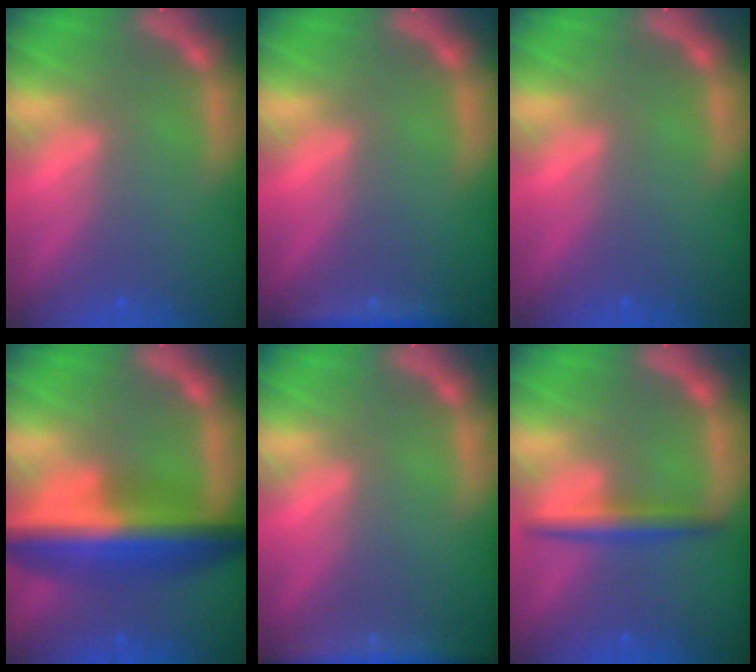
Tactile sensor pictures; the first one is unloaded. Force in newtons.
{"total": 2.4}
{"total": 0.0}
{"total": 10.1}
{"total": 5.5}
{"total": 3.0}